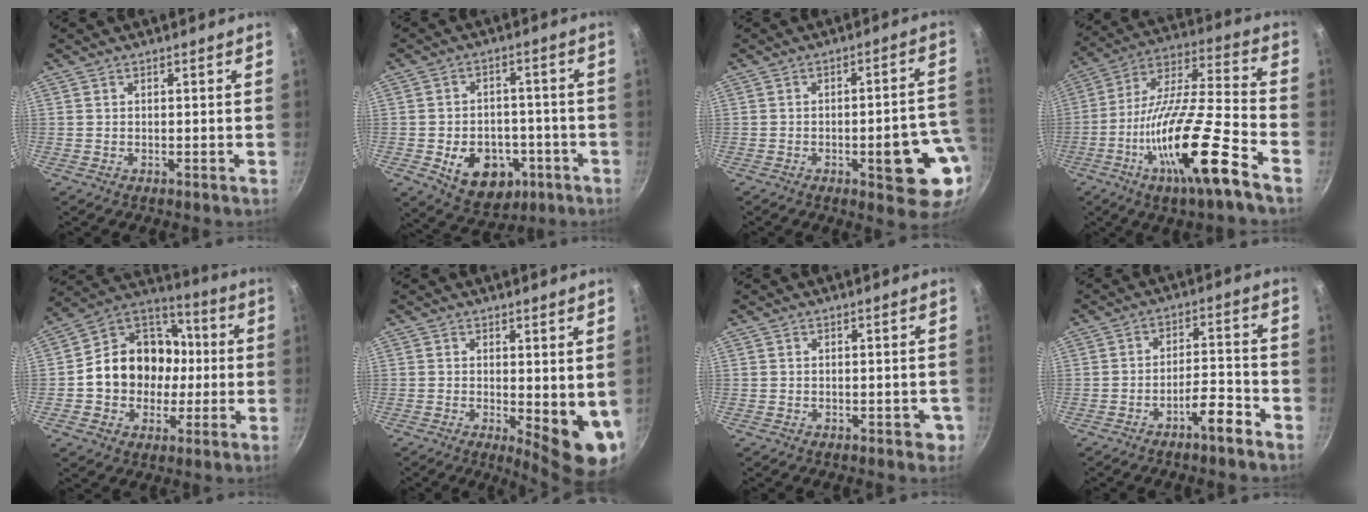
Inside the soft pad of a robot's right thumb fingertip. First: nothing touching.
{"total": 13.0, "force": [-4.4, 9.5, 7.7], "torque": [-0.077, 0.021, -0.049]}
{"total": 13.3, "force": [-3.9, 4.4, 11.9], "torque": [-0.112, 0.028, -0.048]}
{"total": 21.8, "force": [-10.3, 4.0, 18.8], "torque": [-0.314, 0.047, -0.193]}
{"total": 17.8, "force": [-0.9, 14.9, 9.8], "torque": [-0.124, 0.040, -0.027]}
{"total": 8.9, "force": [0.0, 3.1, 8.3], "torque": [-0.093, -0.021, 0.006]}
{"total": 2.4, "force": [-0.9, 1.4, 1.7], "torque": [-0.004, 0.010, -0.007]}
{"total": 6.2, "force": [-4.2, 1.4, 4.3], "torque": [-0.062, 0.041, -0.064]}